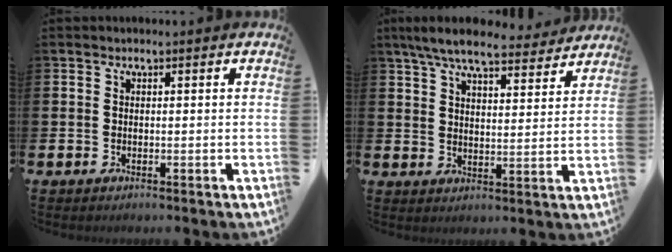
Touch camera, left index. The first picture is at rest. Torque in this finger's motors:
{"motor_torque": [1.11, -1.02, 0.77, 0.21]}